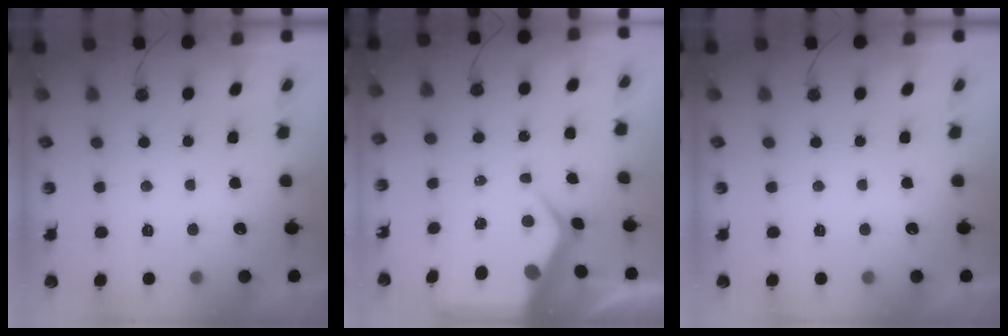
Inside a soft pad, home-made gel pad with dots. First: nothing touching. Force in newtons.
{"total": 10.5, "press": 10.4, "slide": 1.0}
{"total": 0.0}